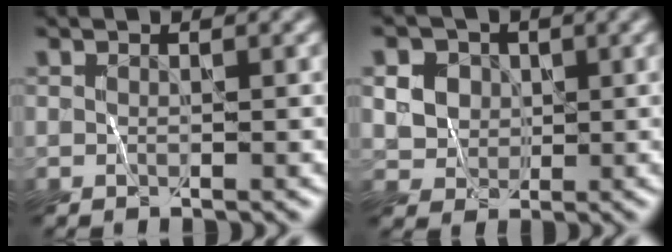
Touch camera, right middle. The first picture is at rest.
{"total": 3.6, "force": [1.2, 3.2, 1.1], "torque": [-0.019, 0.004, 0.023]}